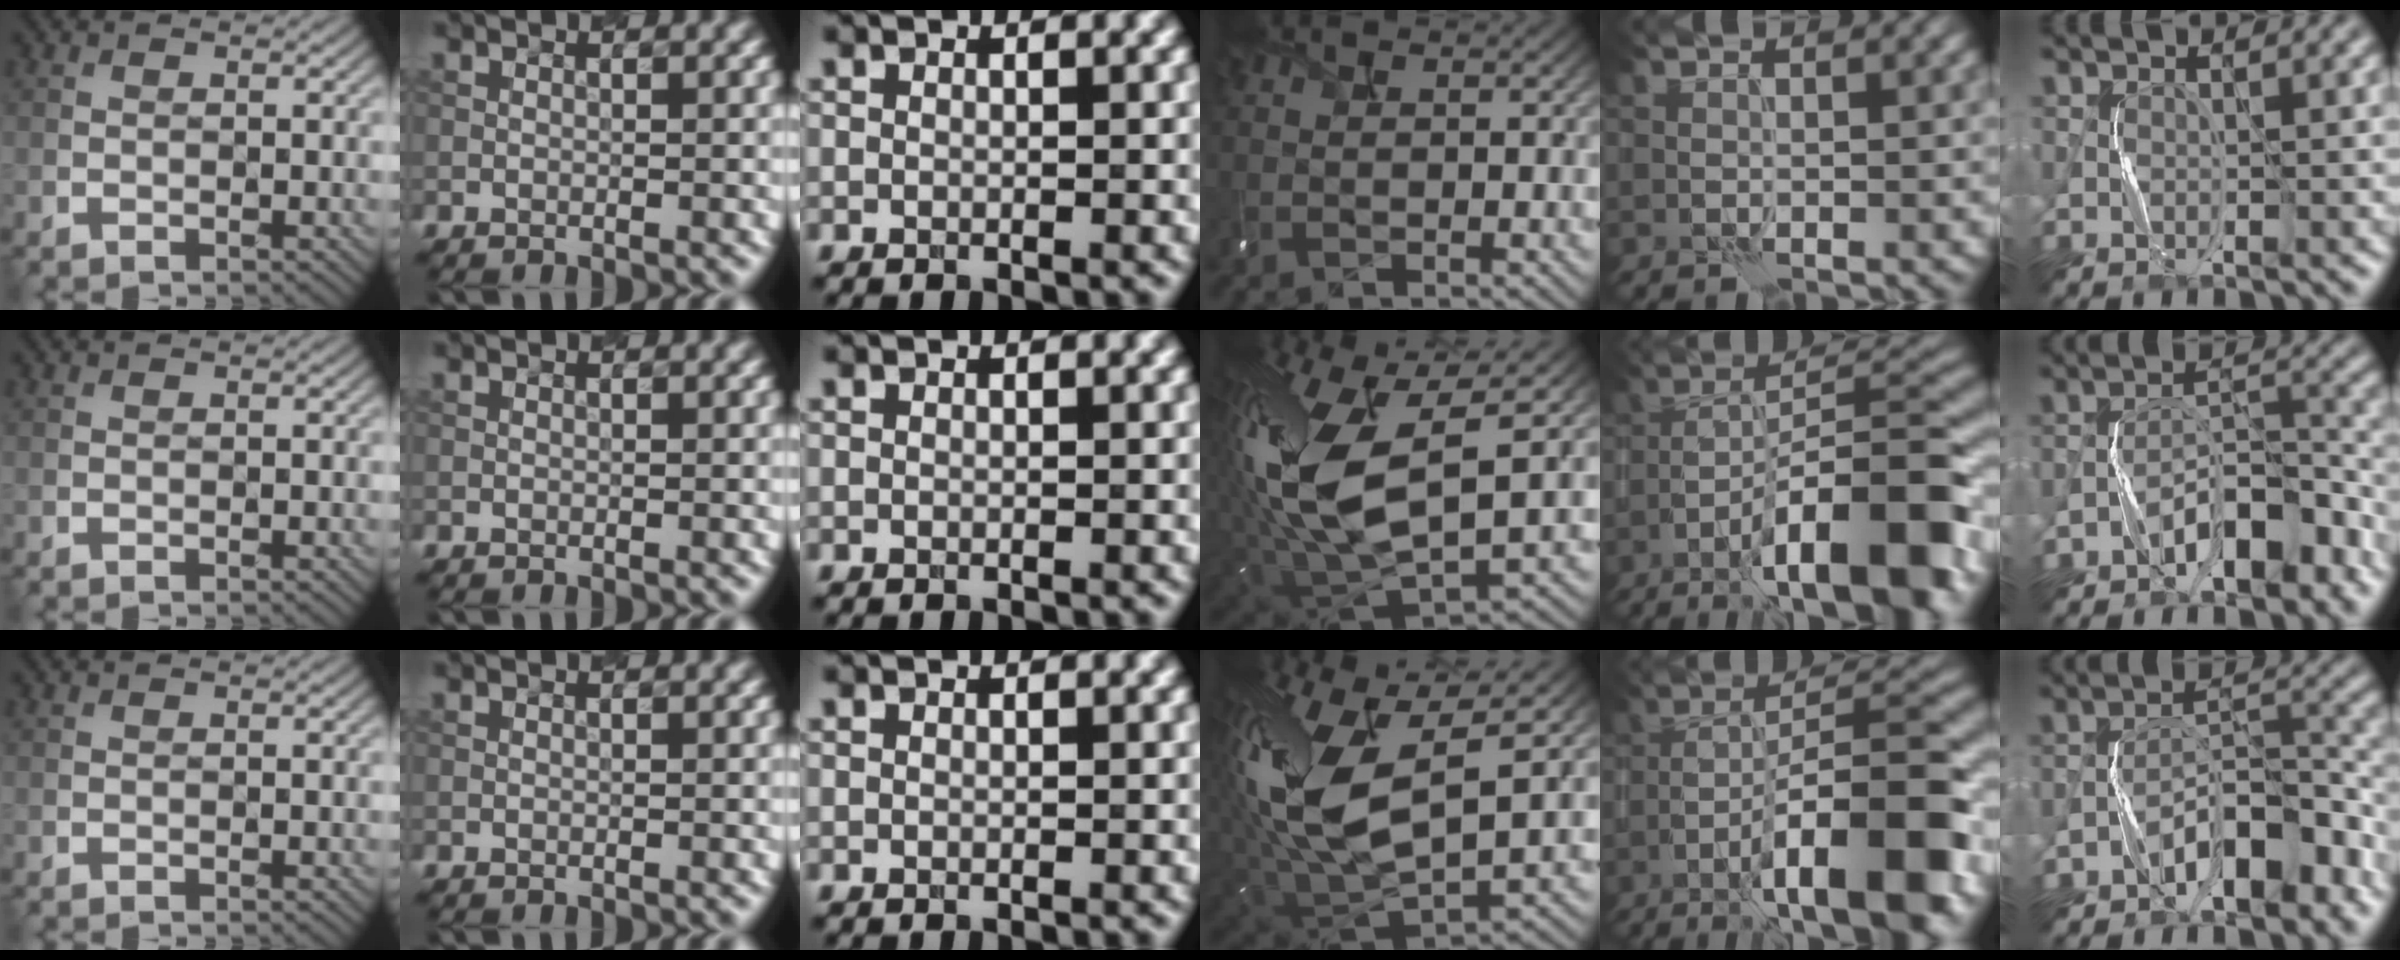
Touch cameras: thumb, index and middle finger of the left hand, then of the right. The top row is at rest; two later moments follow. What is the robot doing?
{"motion": "shake", "object": "box of matches"}